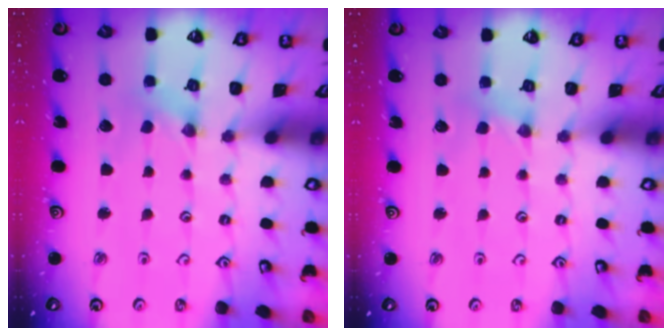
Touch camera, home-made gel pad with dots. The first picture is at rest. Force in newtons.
{"total": 2.9, "press": 2.8, "slide": 0.6}